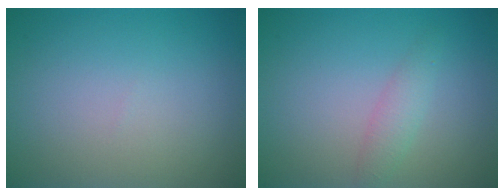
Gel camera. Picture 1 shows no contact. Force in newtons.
{"total": 1.7, "press": 1.7, "slide": 0.1}